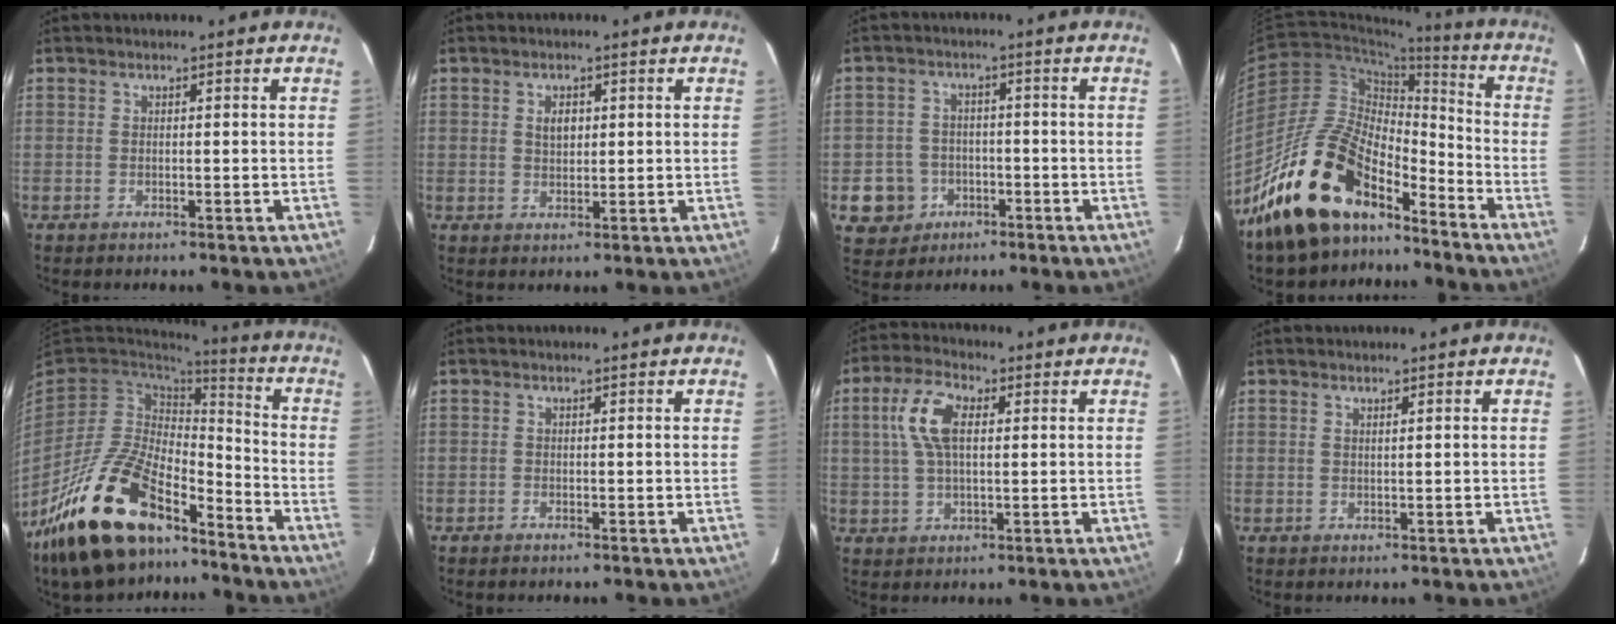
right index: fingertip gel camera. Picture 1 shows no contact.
{"total": 2.8, "force": [0.7, 1.9, 1.9], "torque": [-0.031, 0.005, 0.013]}
{"total": 7.1, "force": [-2.6, 6.6, 1.0], "torque": [-0.040, 0.022, -0.033]}
{"total": 18.9, "force": [-14.4, 8.2, 9.3], "torque": [-0.176, 0.015, -0.249]}
{"total": 23.4, "force": [-16.1, 9.8, 13.9], "torque": [-0.286, -0.019, -0.275]}
{"total": 0.0}
{"total": 8.4, "force": [2.0, 3.9, 7.1], "torque": [-0.146, 0.019, 0.040]}
{"total": 0.7, "force": [0.5, -0.1, 0.5], "torque": [-0.007, -0.001, 0.009]}